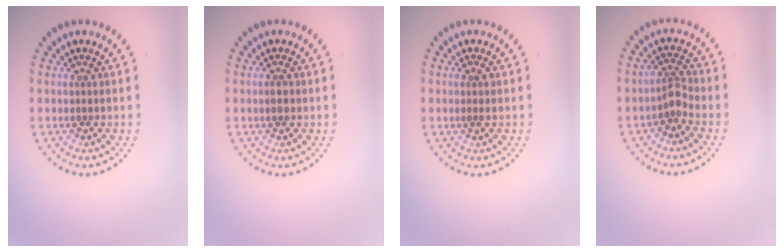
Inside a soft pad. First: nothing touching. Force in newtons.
{"total": 1.4, "press": 1.4, "slide": 0.3}
{"total": 0.9, "press": 0.8, "slide": 0.4}
{"total": 1.9, "press": 1.4, "slide": 1.3}